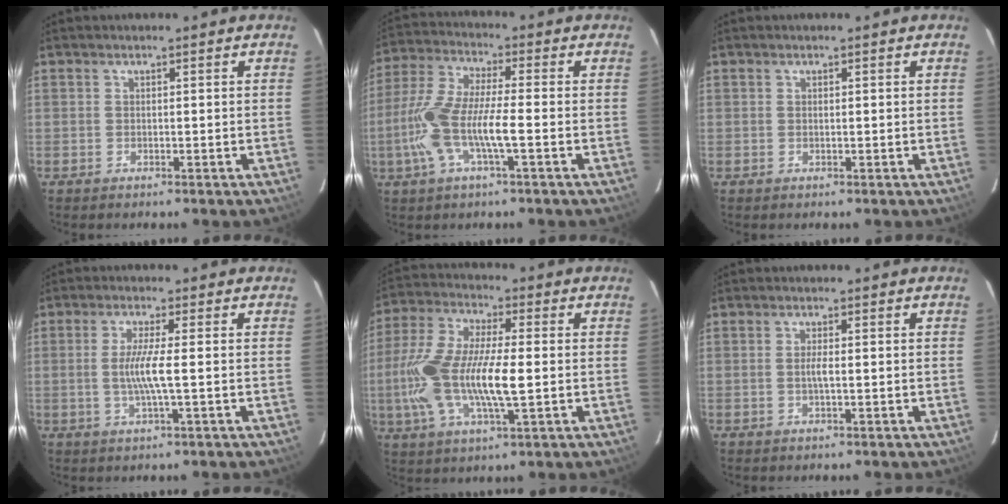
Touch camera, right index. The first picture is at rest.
{"total": 12.5, "force": [-3.3, 2.3, 11.9], "torque": [-0.255, -0.002, -0.065]}
{"total": 0.0}
{"total": 5.1, "force": [-0.5, -0.5, 5.0], "torque": [-0.098, -0.008, -0.011]}
{"total": 17.0, "force": [-1.9, 4.9, 16.1], "torque": [-0.332, -0.003, -0.041]}
{"total": 1.6, "force": [-0.2, -0.1, 1.6], "torque": [-0.030, -0.001, -0.005]}